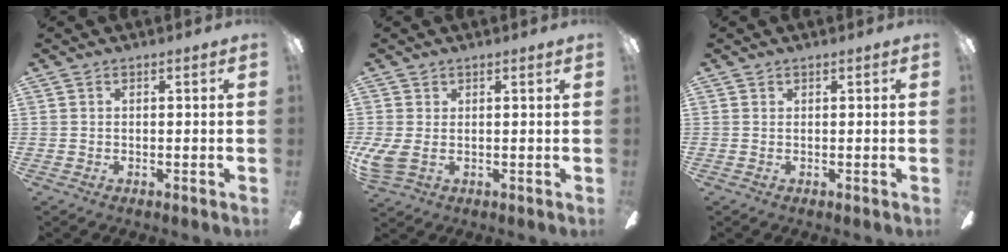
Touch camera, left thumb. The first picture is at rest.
{"total": 4.7, "force": [0.5, 2.5, 3.9], "torque": [-0.080, -0.008, 0.009]}
{"total": 0.0}